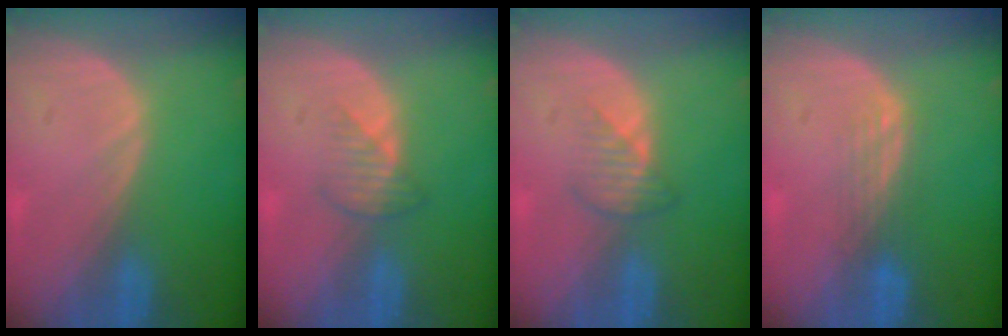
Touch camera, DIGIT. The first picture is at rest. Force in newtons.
{"total": 2.5, "press": 2.5, "slide": 0.3}
{"total": 2.5, "press": 2.5, "slide": 0.4}
{"total": 3.0, "press": 2.5, "slide": 1.7}